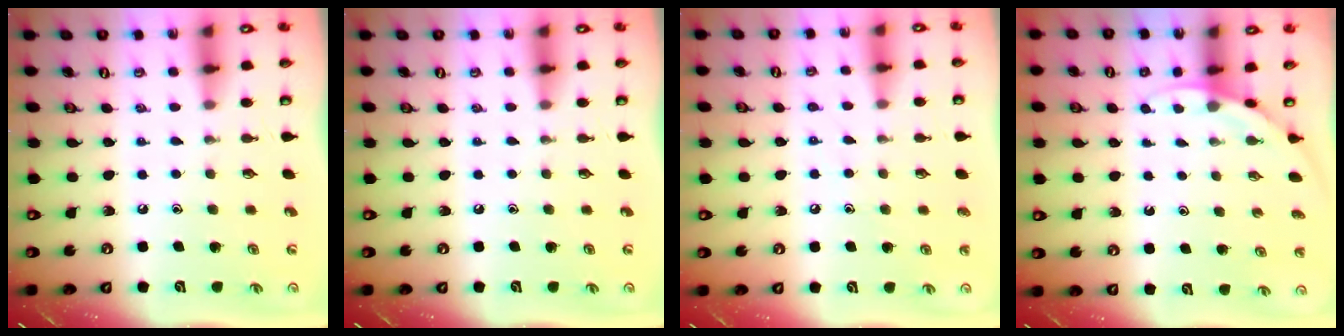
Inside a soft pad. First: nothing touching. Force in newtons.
{"total": 0.0}
{"total": 5.7, "press": 5.7, "slide": 0.7}
{"total": 3.4, "press": 3.4, "slide": 0.2}